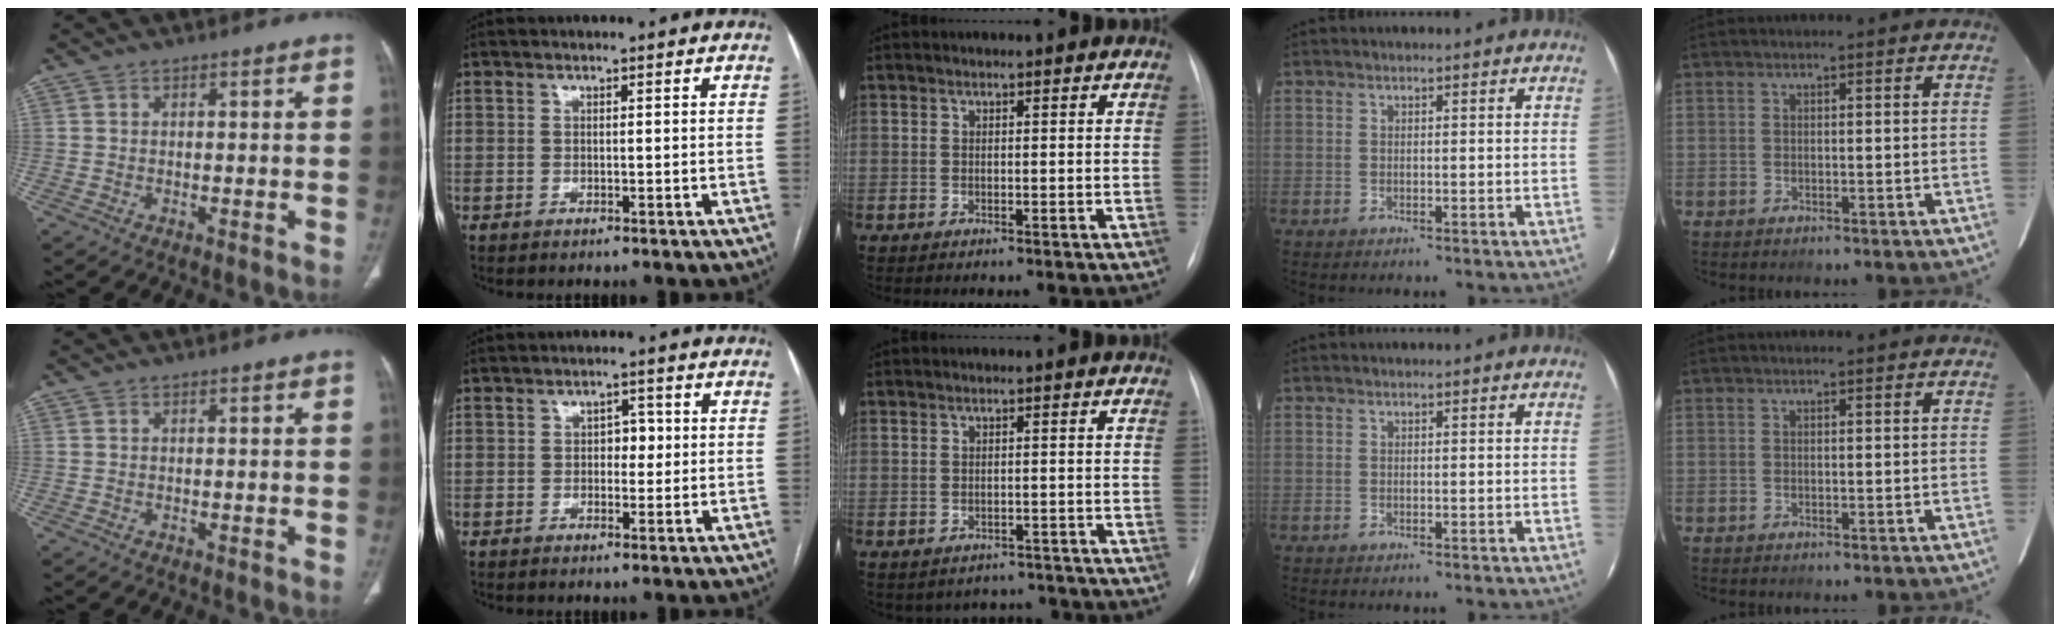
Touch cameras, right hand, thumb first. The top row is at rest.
{"index": {"total": 2.5, "force": [0.1, 1.6, 1.9], "torque": [-0.021, 0.009, -0.001]}, "middle": {"total": 4.4, "force": [-3.9, 2.1, -0.5], "torque": [0.014, 0.023, -0.045]}}